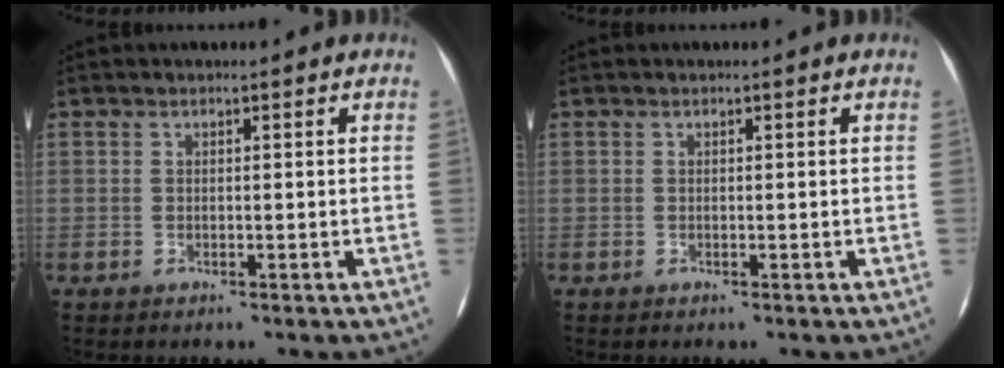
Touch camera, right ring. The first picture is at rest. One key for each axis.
{"total": 0.0}